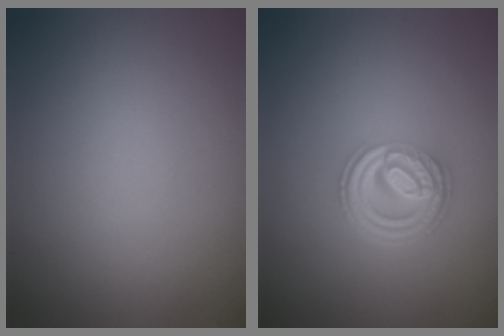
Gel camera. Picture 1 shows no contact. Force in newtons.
{"total": 4.6, "press": 3.3, "slide": 3.2}